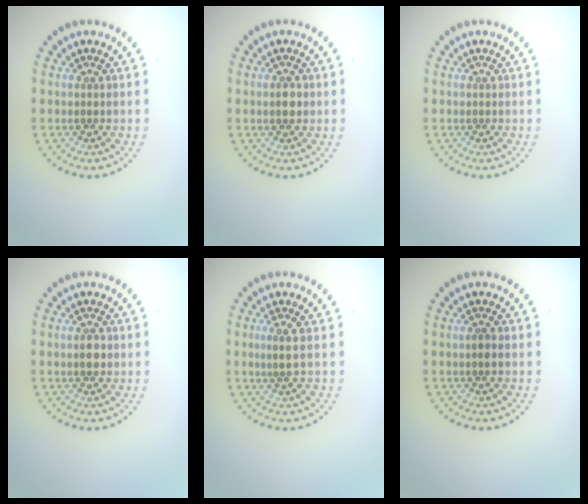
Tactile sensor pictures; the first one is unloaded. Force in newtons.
{"total": 1.5, "press": 1.5, "slide": 0.3}
{"total": 0.0}
{"total": 1.5, "press": 1.5, "slide": 0.3}
{"total": 1.4, "press": 1.1, "slide": 1.0}
{"total": 0.9, "press": 0.8, "slide": 0.3}